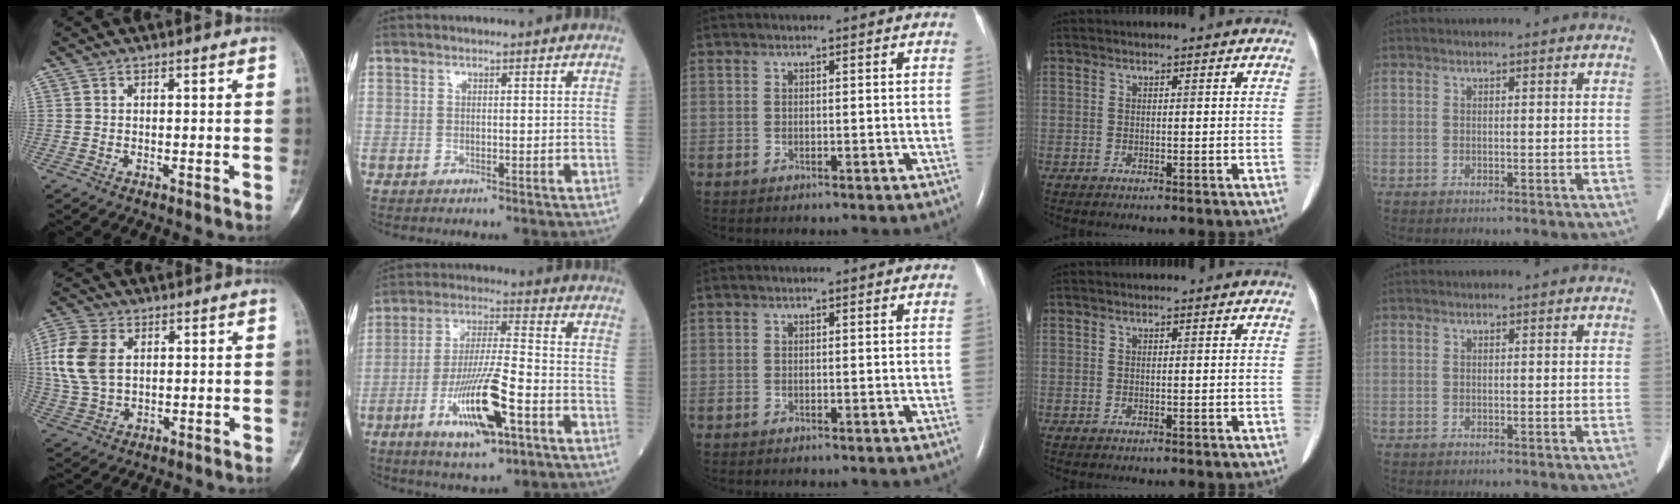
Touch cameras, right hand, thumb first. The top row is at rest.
{"thumb": {"total": 10.7, "force": [2.1, 7.0, 7.8], "torque": [-0.178, 0.005, 0.044]}, "index": {"total": 13.6, "force": [-5.7, 2.2, 12.1], "torque": [-0.228, -0.012, -0.098]}}